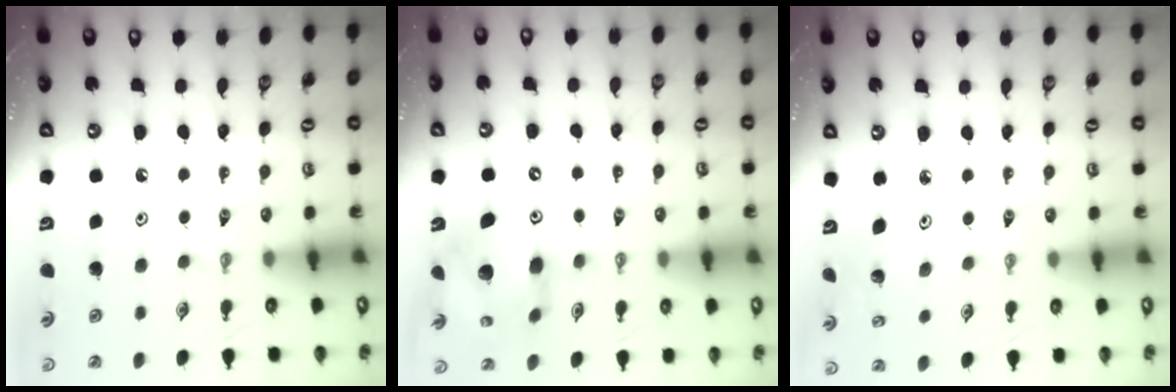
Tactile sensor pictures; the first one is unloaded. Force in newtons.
{"total": 12.9, "press": 12.9, "slide": 1.1}
{"total": 2.8, "press": 2.8, "slide": 0.2}